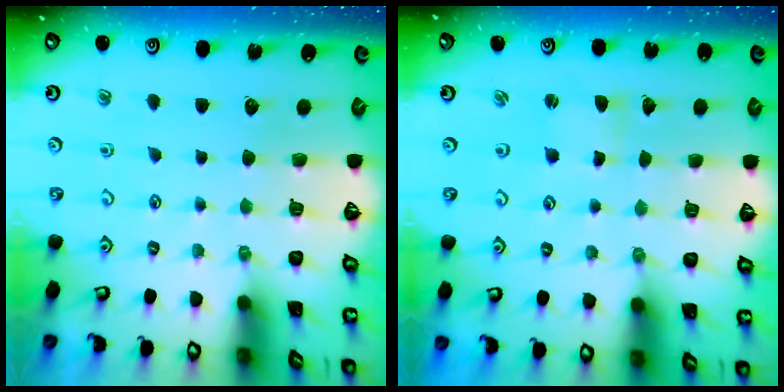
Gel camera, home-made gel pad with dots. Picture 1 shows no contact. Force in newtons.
{"total": 1.0, "press": 1.0, "slide": 0.3}